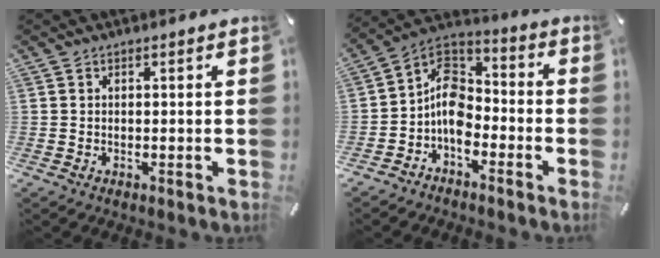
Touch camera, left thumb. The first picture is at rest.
{"total": 9.8, "force": [-4.7, 6.9, 5.2], "torque": [-0.112, 0.019, -0.089]}